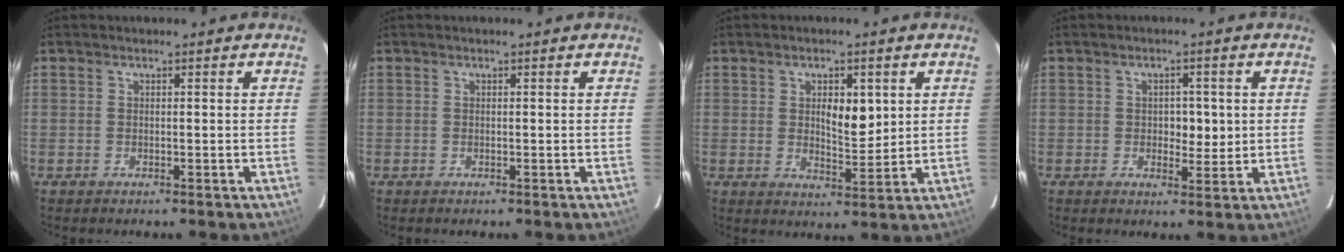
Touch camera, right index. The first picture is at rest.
{"total": 0.0}
{"total": 5.7, "force": [1.6, 2.3, 5.0], "torque": [-0.076, -0.003, 0.028]}
{"total": 3.7, "force": [0.3, 2.3, 3.0], "torque": [-0.035, 0.000, 0.008]}